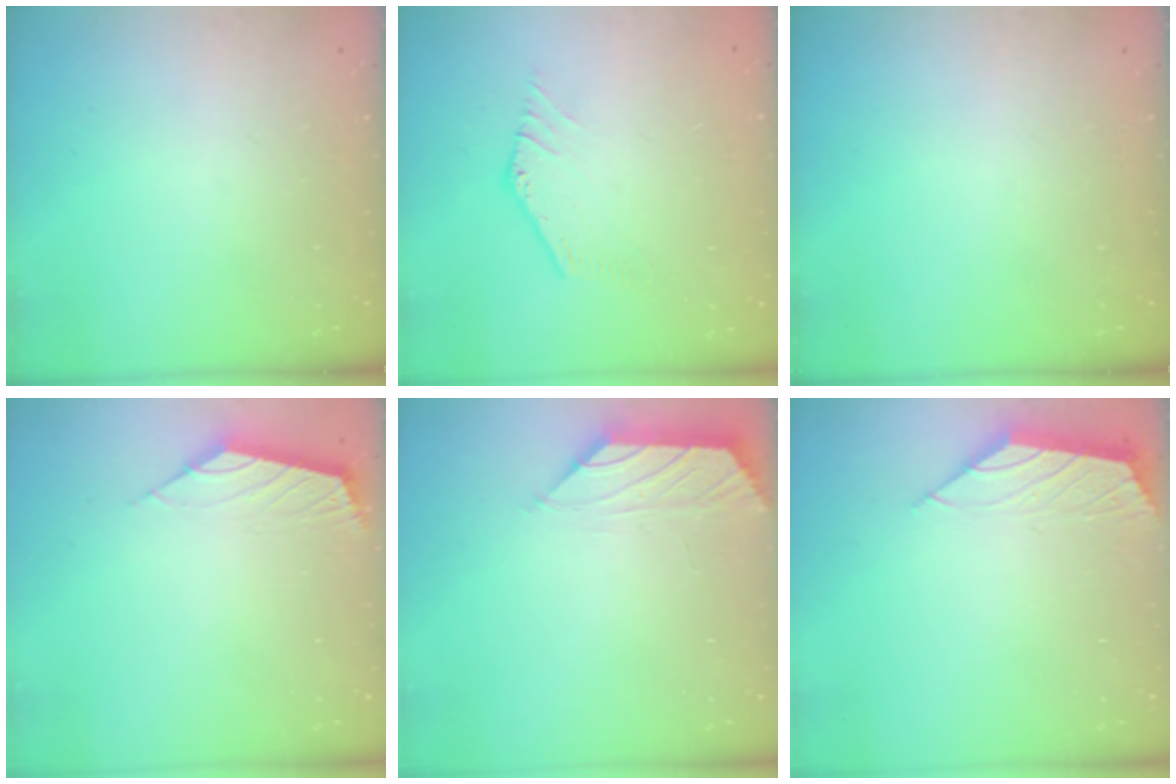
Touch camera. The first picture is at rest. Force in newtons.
{"total": 0.0}
{"total": 0.0}
{"total": 2.7, "press": 2.6, "slide": 0.7}
{"total": 0.9, "press": 0.7, "slide": 0.5}
{"total": 2.0, "press": 2.0, "slide": 0.5}